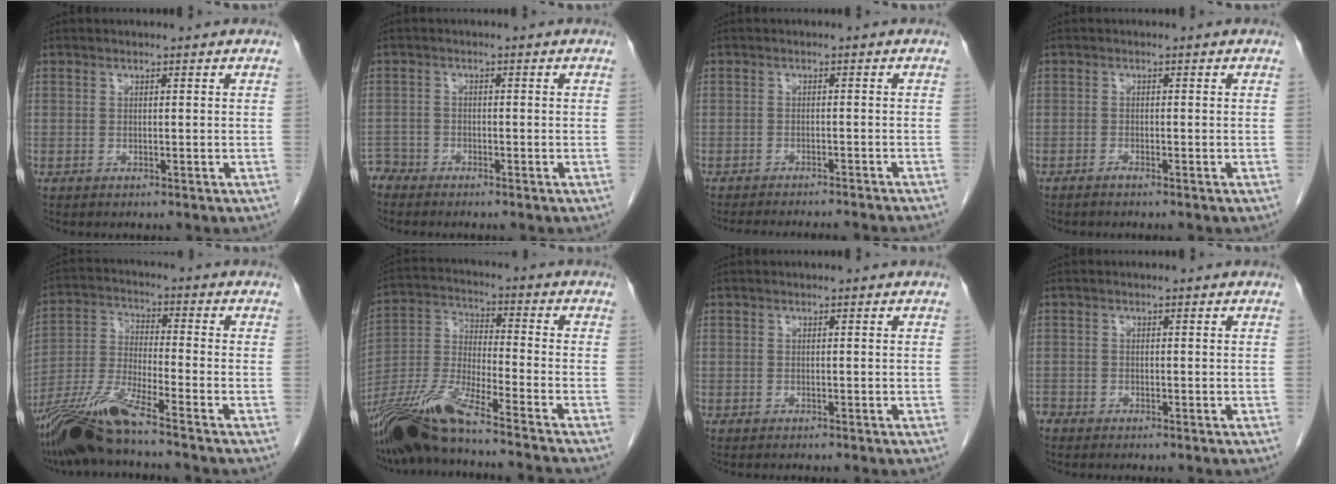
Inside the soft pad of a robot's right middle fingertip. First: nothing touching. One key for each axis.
{"total": 2.5, "fx": -2.3, "fy": 0.5, "fz": -0.6, "tx": 0.013, "ty": -0.006, "tz": -0.047}
{"total": 12.5, "fx": -11.5, "fy": 0.9, "fz": 4.8, "tx": -0.064, "ty": -0.015, "tz": -0.140}
{"total": 0.9, "fx": -0.8, "fy": -0.1, "fz": 0.4, "tx": -0.011, "ty": -0.001, "tz": -0.015}
{"total": 10.7, "fx": -8.4, "fy": -0.5, "fz": 6.6, "tx": -0.144, "ty": -0.021, "tz": -0.164}
{"total": 16.7, "fx": -13.8, "fy": -0.7, "fz": 9.4, "tx": -0.207, "ty": -0.022, "tz": -0.259}
{"total": 0.8, "fx": -0.8, "fy": 0.1, "fz": 0.3, "tx": -0.011, "ty": -0.004, "tz": -0.010}
{"total": 1.3, "fx": -1.2, "fy": 0.4, "fz": 0.1, "tx": -0.004, "ty": -0.003, "tz": -0.021}